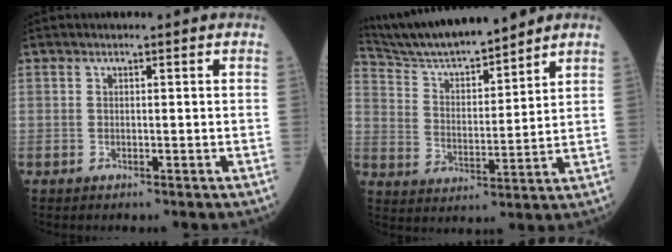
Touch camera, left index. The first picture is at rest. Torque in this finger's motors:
{"motor_torque": [0.11, -0.42, 0.24, 0.05]}